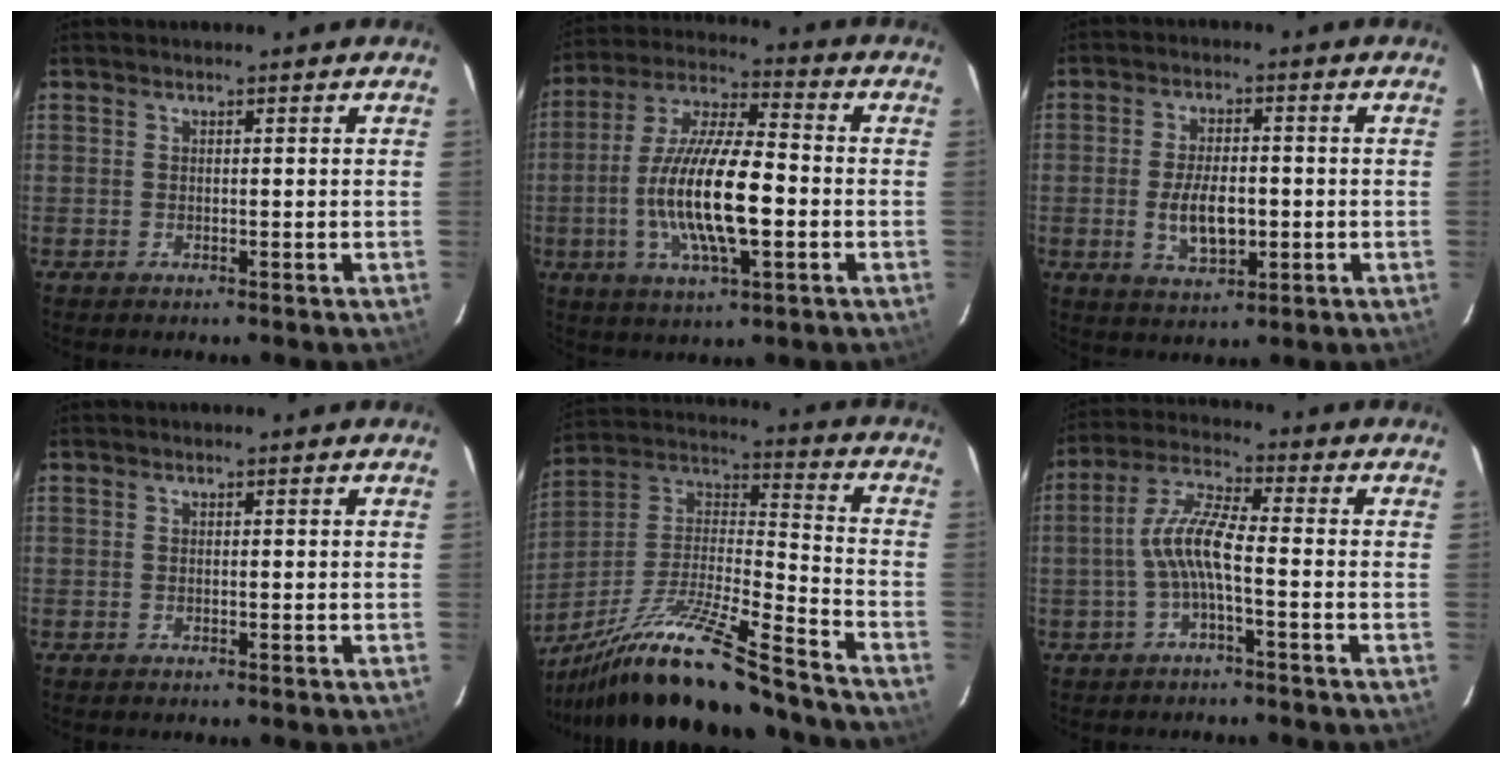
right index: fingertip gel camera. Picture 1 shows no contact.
{"total": 16.7, "force": [-3.3, 4.7, 15.7], "torque": [-0.308, -0.005, -0.062]}
{"total": 8.0, "force": [-1.4, 3.9, 6.8], "torque": [-0.132, -0.006, -0.018]}
{"total": 0.0}
{"total": 25.1, "force": [-20.0, 3.1, 14.9], "torque": [-0.266, -0.025, -0.330]}
{"total": 7.2, "force": [-1.9, 1.1, 6.9], "torque": [-0.157, 0.015, -0.037]}